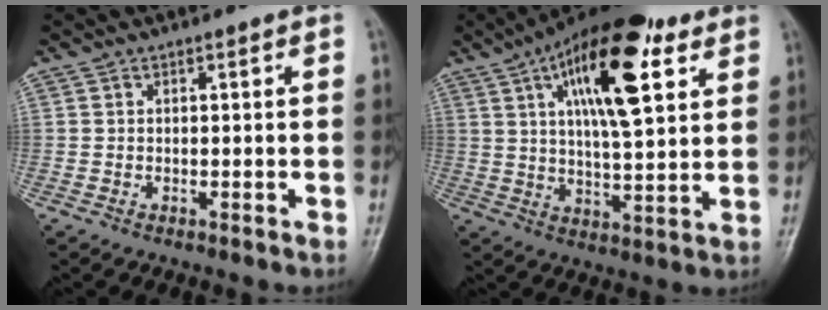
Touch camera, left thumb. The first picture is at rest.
{"total": 20.3, "force": [8.7, 7.5, 16.8], "torque": [-0.246, -0.018, 0.135]}